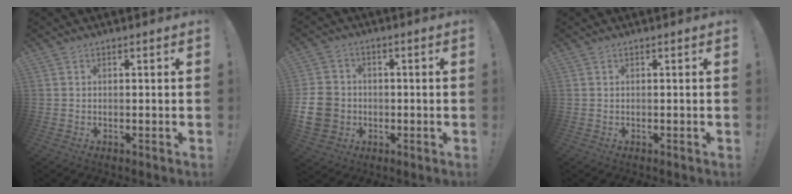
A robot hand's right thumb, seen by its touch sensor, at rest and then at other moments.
{"total": 11.8, "force": [-2.1, 10.2, 5.4], "torque": [-0.109, 0.023, -0.031]}
{"total": 0.0}